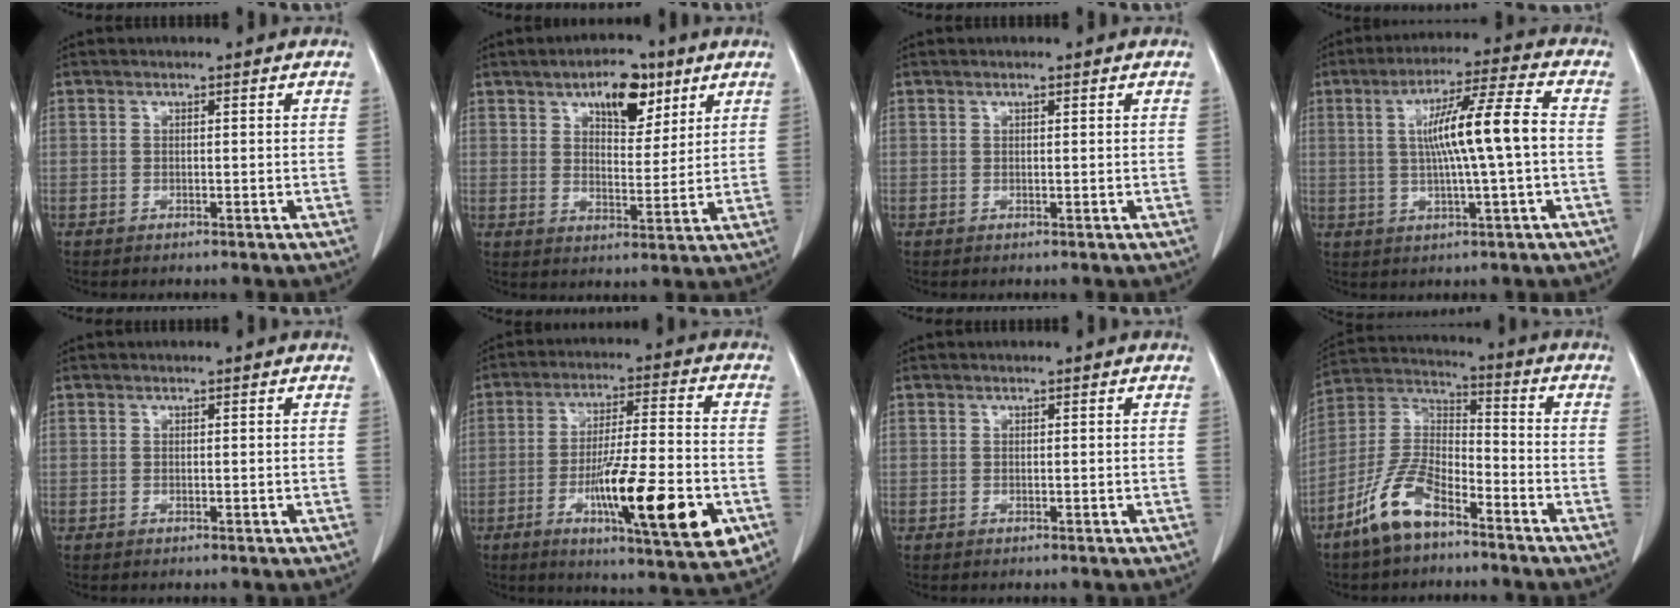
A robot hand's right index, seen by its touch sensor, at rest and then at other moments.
{"total": 9.6, "force": [5.4, 4.5, 6.6], "torque": [-0.106, 0.009, 0.091]}
{"total": 0.8, "force": [0.4, 0.3, 0.6], "torque": [-0.013, 0.000, 0.008]}
{"total": 11.8, "force": [0.4, 0.3, 11.8], "torque": [-0.203, 0.013, 0.007]}
{"total": 0.0}
{"total": 18.9, "force": [-6.3, 2.8, 17.5], "torque": [-0.264, -0.014, -0.092]}
{"total": 0.0}
{"total": 11.8, "force": [-7.7, 4.4, 7.8], "torque": [-0.177, 0.002, -0.153]}